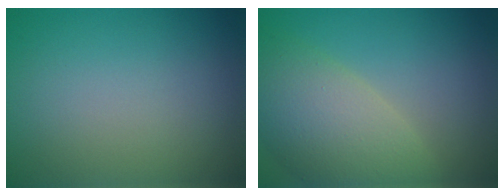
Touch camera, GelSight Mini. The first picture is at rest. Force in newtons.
{"total": 8.2, "press": 8.2, "slide": 0.7}